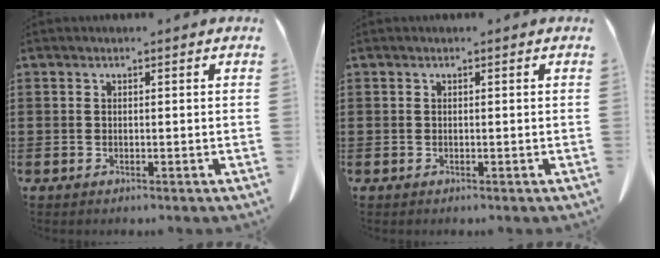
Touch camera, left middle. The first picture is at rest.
{"total": 0.0}